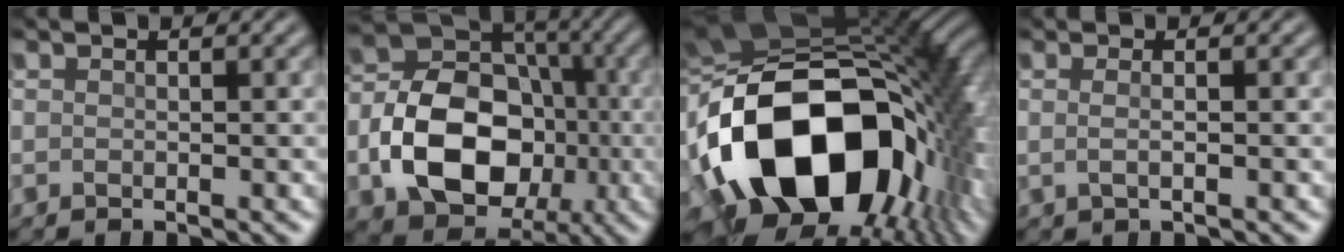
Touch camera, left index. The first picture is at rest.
{"total": 11.7, "force": [-3.0, 8.2, 7.9], "torque": [-0.144, 0.006, -0.062]}
{"total": 19.5, "force": [-3.2, 12.2, 14.9], "torque": [-0.310, -0.011, -0.041]}
{"total": 1.2, "force": [-0.1, -0.2, 1.1], "torque": [-0.035, 0.001, -0.002]}